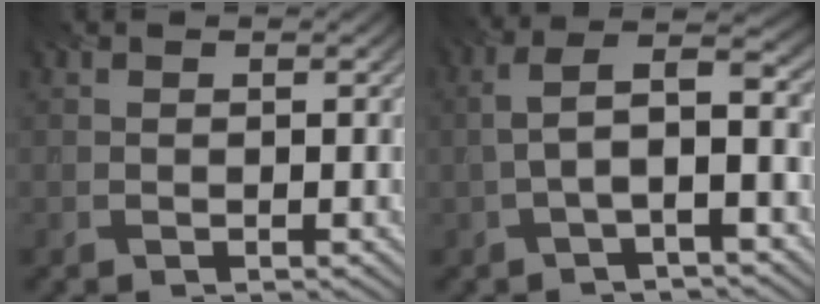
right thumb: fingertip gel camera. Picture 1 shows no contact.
{"total": 6.0, "force": [-1.2, 1.9, 5.6], "torque": [-0.110, 0.014, -0.028]}